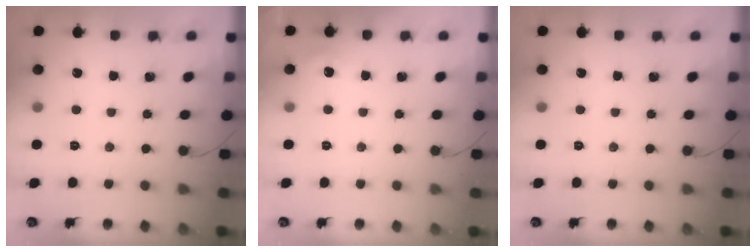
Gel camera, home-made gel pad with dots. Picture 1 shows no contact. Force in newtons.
{"total": 4.2, "press": 4.0, "slide": 1.4}
{"total": 0.0}